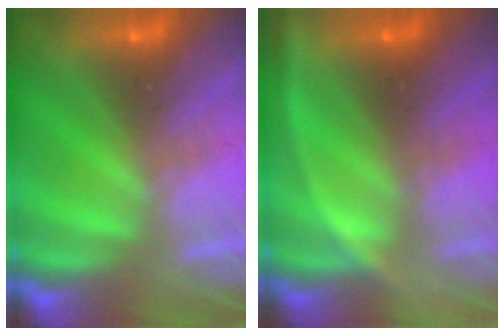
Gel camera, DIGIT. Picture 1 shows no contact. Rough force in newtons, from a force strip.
{"total": 3.0}